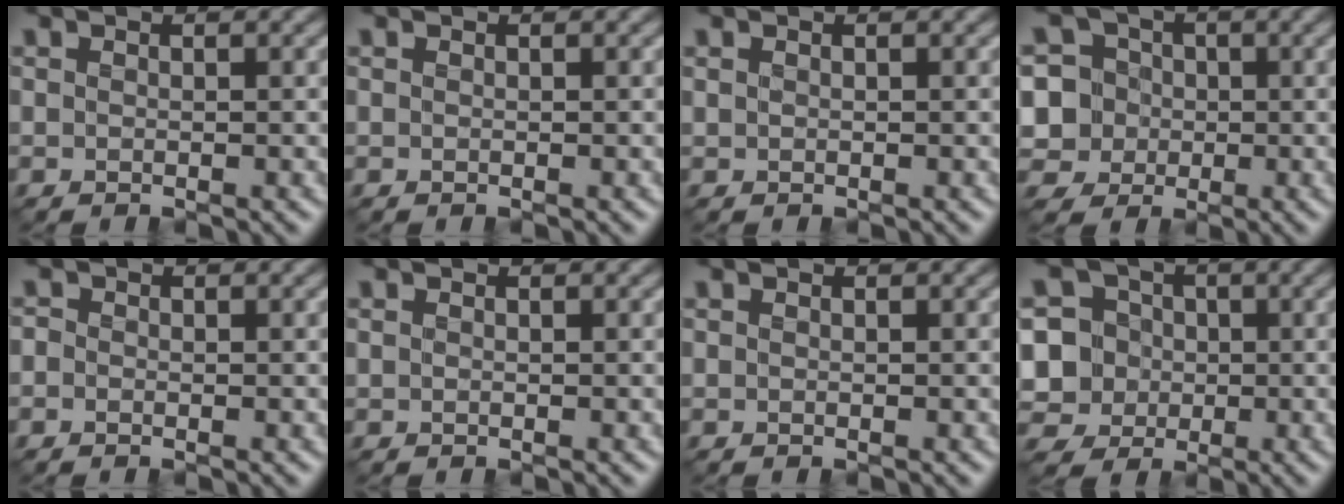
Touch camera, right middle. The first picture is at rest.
{"total": 0.0}
{"total": 0.0}
{"total": 7.5, "force": [-0.9, 7.2, 2.1], "torque": [-0.044, 0.025, -0.034]}
{"total": 0.7, "force": [-0.6, 0.3, -0.1], "torque": [0.007, 0.002, -0.012]}
{"total": 0.0}
{"total": 0.0}
{"total": 8.2, "force": [-1.0, 7.6, 2.8], "torque": [-0.067, 0.028, -0.045]}